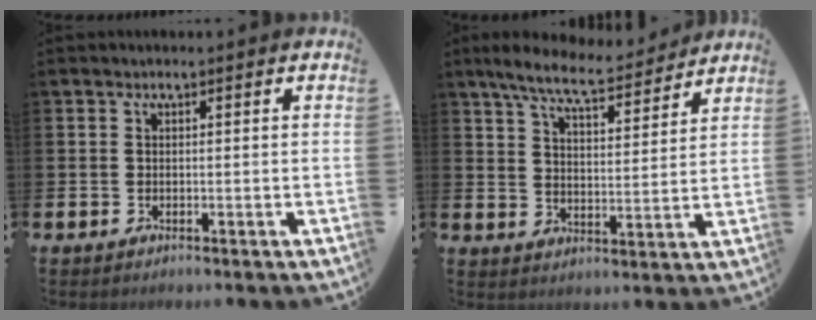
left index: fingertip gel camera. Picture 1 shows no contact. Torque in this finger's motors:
{"motor_torque": [1.04, -1.10, 0.60, 0.14]}